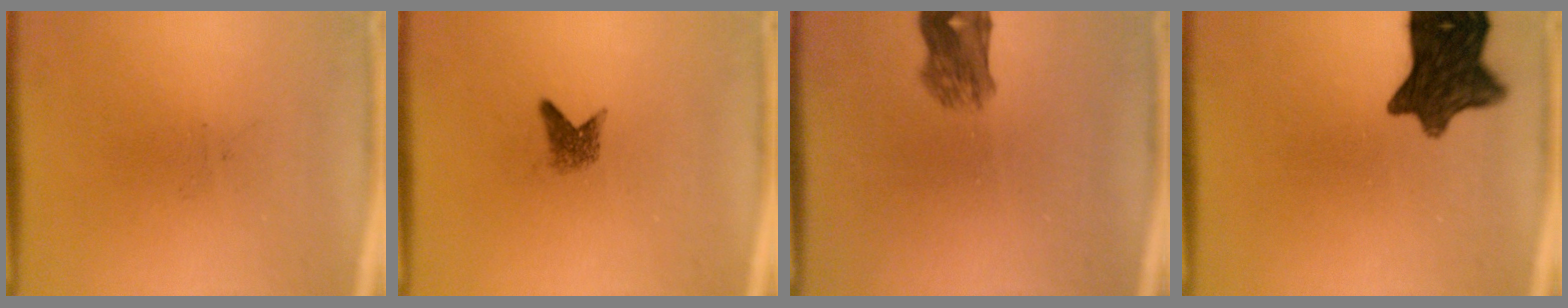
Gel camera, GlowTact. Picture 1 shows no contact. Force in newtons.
{"total": 1.9}
{"total": 4.1}
{"total": 11.4}